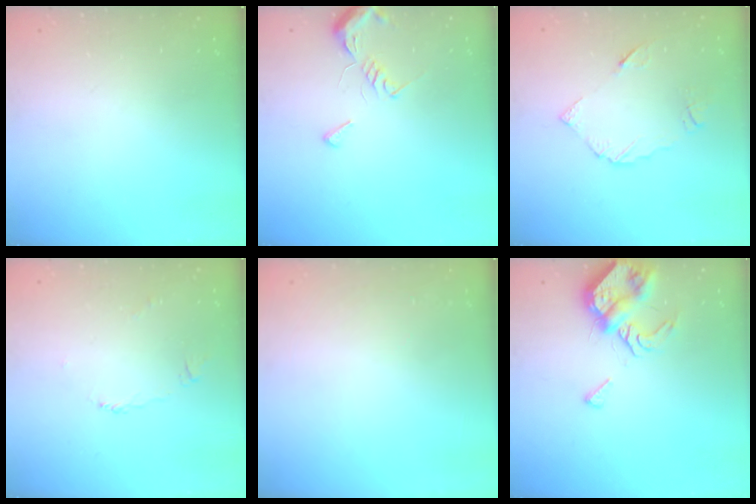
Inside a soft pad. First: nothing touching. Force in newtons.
{"total": 8.3, "press": 8.2, "slide": 0.8}
{"total": 7.7, "press": 7.7, "slide": 0.5}
{"total": 2.4, "press": 2.3, "slide": 0.7}
{"total": 2.0, "press": 2.0, "slide": 0.1}
{"total": 8.0, "press": 7.9, "slide": 0.8}